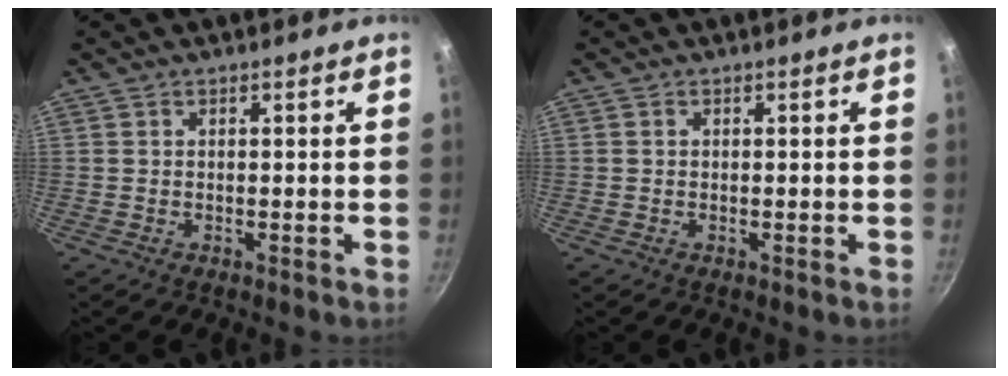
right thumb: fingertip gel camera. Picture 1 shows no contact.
{"total": 0.0}